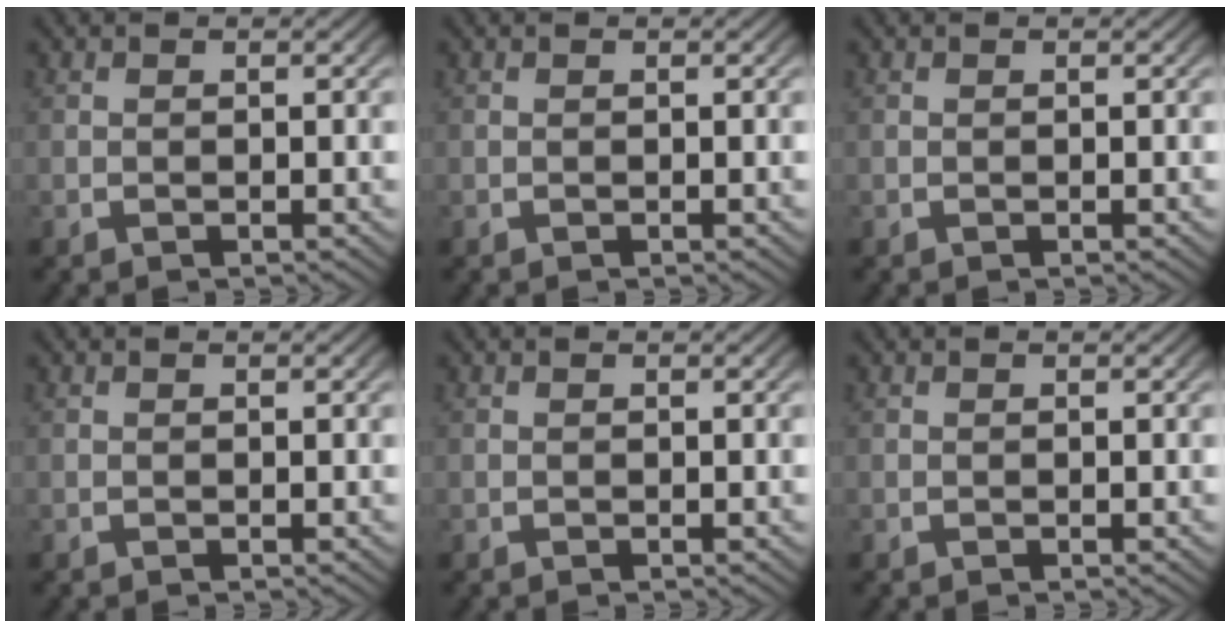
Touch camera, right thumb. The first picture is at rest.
{"total": 0.0}
{"total": 0.0}
{"total": 0.0}
{"total": 0.0}
{"total": 0.0}